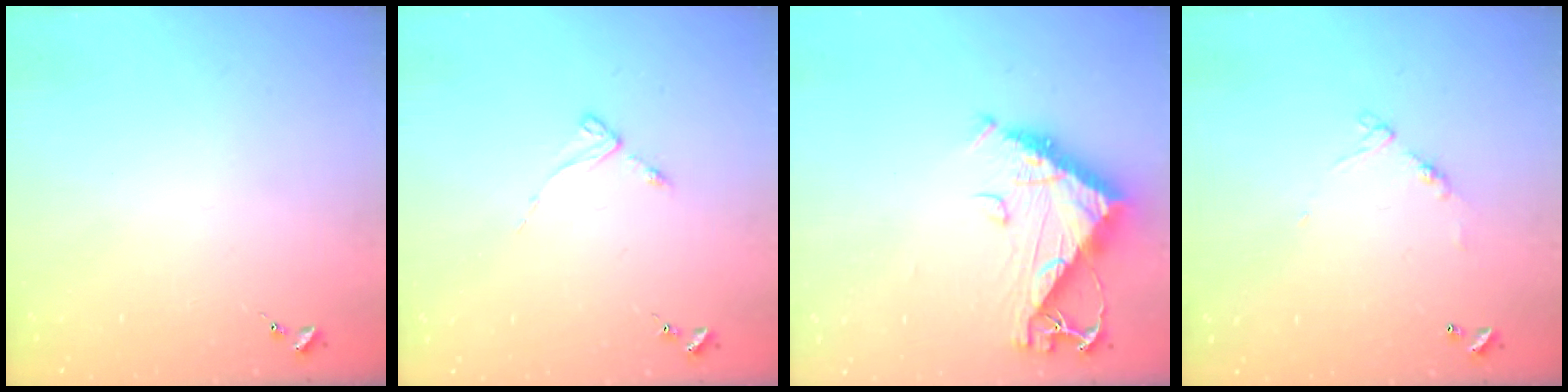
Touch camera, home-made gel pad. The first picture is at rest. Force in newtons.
{"total": 2.8, "press": 2.8, "slide": 0.3}
{"total": 10.6, "press": 10.5, "slide": 1.1}
{"total": 6.7, "press": 6.6, "slide": 0.5}